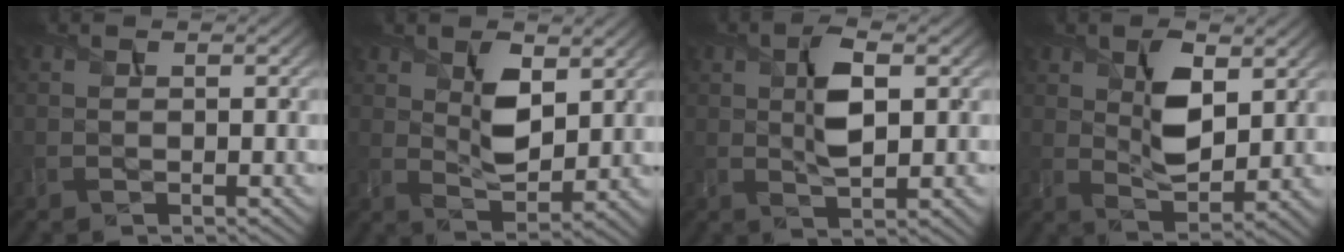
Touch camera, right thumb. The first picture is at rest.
{"total": 6.2, "force": [2.5, 3.1, 4.8], "torque": [-0.093, -0.011, 0.049]}
{"total": 5.6, "force": [1.0, 2.2, 5.0], "torque": [-0.095, 0.001, 0.020]}
{"total": 7.0, "force": [2.4, 3.5, 5.6], "torque": [-0.107, -0.007, 0.046]}